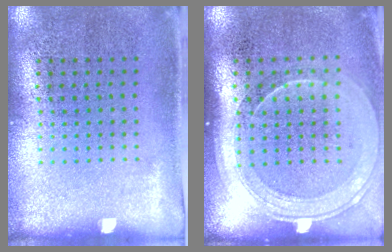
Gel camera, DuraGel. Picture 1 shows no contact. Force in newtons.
{"total": 1.8, "press": 1.6, "slide": 0.8}